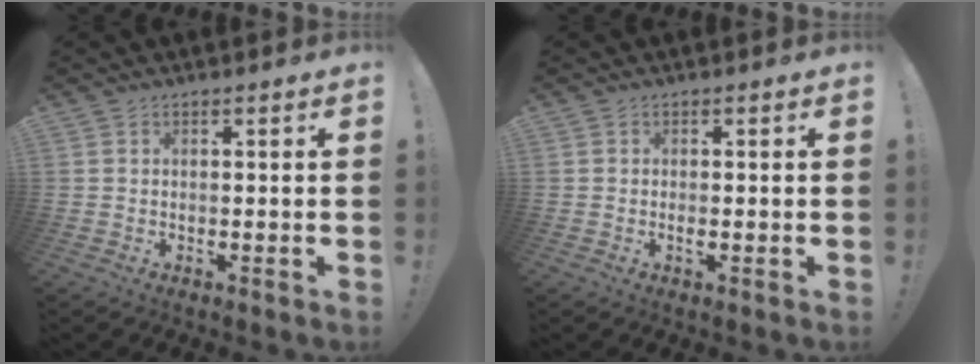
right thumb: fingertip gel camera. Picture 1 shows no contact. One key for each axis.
{"total": 1.1, "fx": -0.4, "fy": 0.1, "fz": 1.0, "tx": -0.009, "ty": -0.004, "tz": -0.009}